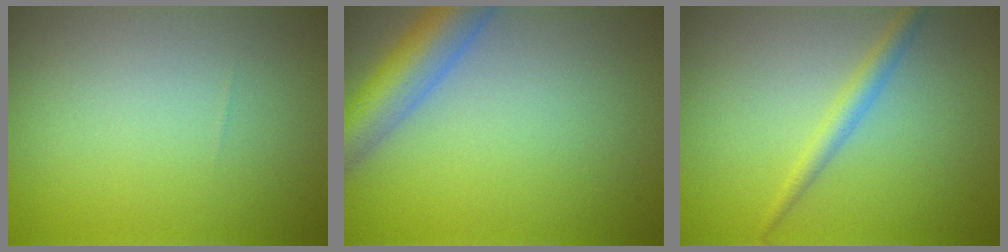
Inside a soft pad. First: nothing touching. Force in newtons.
{"total": 6.0, "press": 6.0, "slide": 0.4}
{"total": 2.0, "press": 2.0, "slide": 0.1}